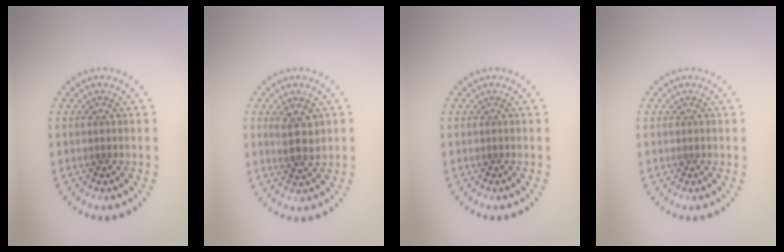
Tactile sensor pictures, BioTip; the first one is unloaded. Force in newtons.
{"total": 2.6, "press": 2.4, "slide": 1.0}
{"total": 0.0}
{"total": 0.0}